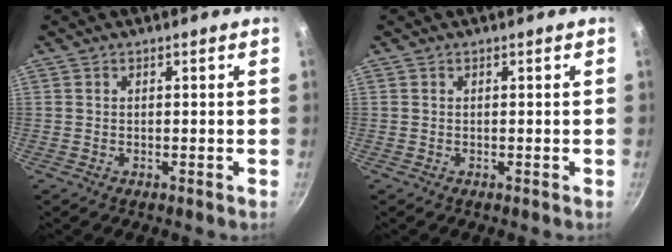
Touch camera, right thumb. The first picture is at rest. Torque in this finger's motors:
{"motor_torque": [-0.01, 0.00, -0.14, 0.15, 0.00]}